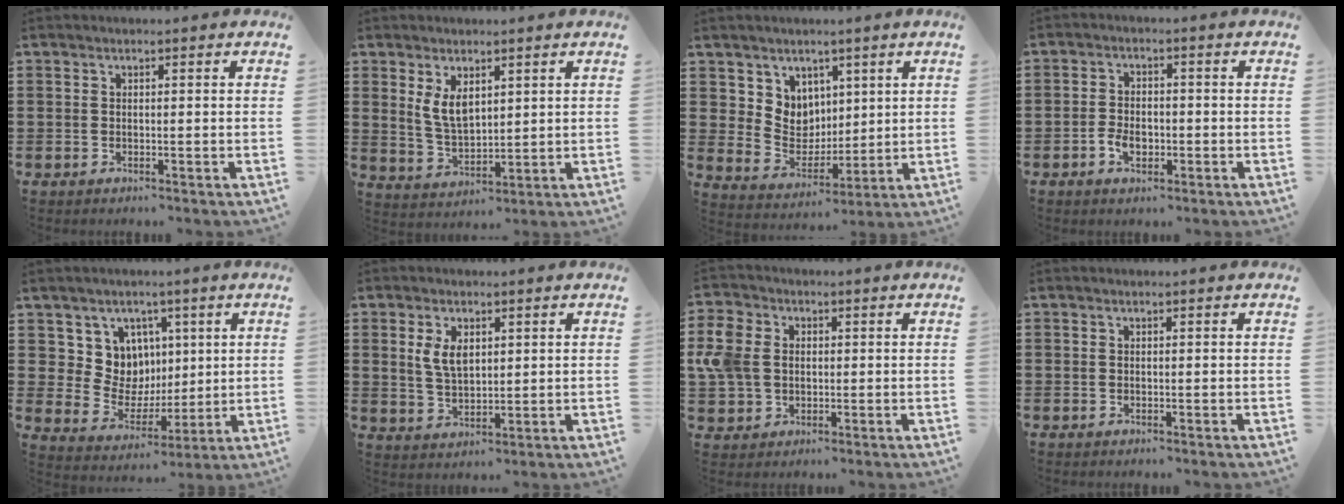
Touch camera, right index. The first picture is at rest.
{"total": 5.0, "force": [2.2, 2.7, 3.6], "torque": [-0.085, 0.002, 0.038]}
{"total": 6.8, "force": [3.7, 5.7, 0.1], "torque": [-0.035, -0.021, 0.072]}
{"total": 3.4, "force": [-1.2, 2.1, 2.4], "torque": [-0.053, -0.001, -0.024]}
{"total": 8.5, "force": [2.7, 7.9, 1.5], "torque": [-0.060, -0.022, 0.056]}
{"total": 4.6, "force": [1.5, 2.5, 3.5], "torque": [-0.076, 0.008, 0.027]}
{"total": 7.1, "force": [0.5, 6.0, 3.7], "torque": [-0.122, 0.009, 0.004]}
{"total": 0.0}